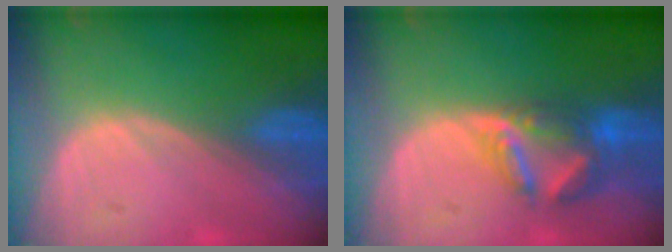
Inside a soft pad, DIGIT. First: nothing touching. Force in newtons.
{"total": 7.2, "press": 6.3, "slide": 3.4}